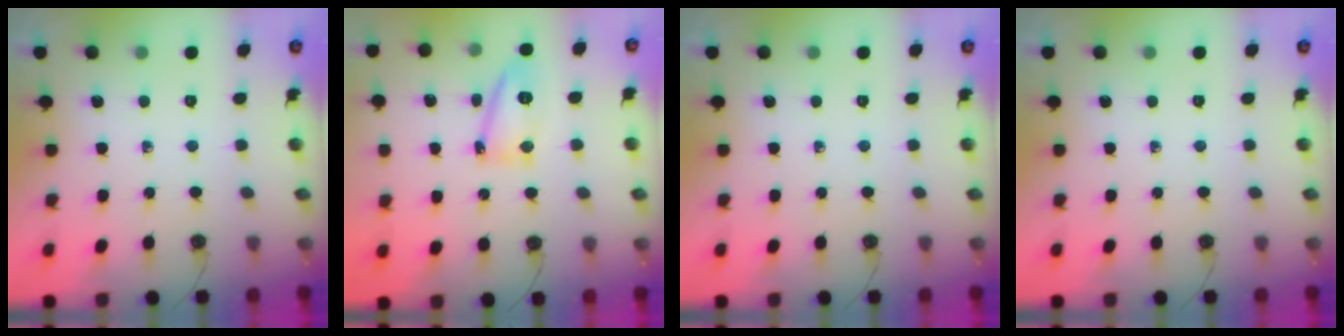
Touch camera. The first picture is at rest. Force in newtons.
{"total": 12.0, "press": 12.0, "slide": 0.9}
{"total": 0.0}
{"total": 0.0}